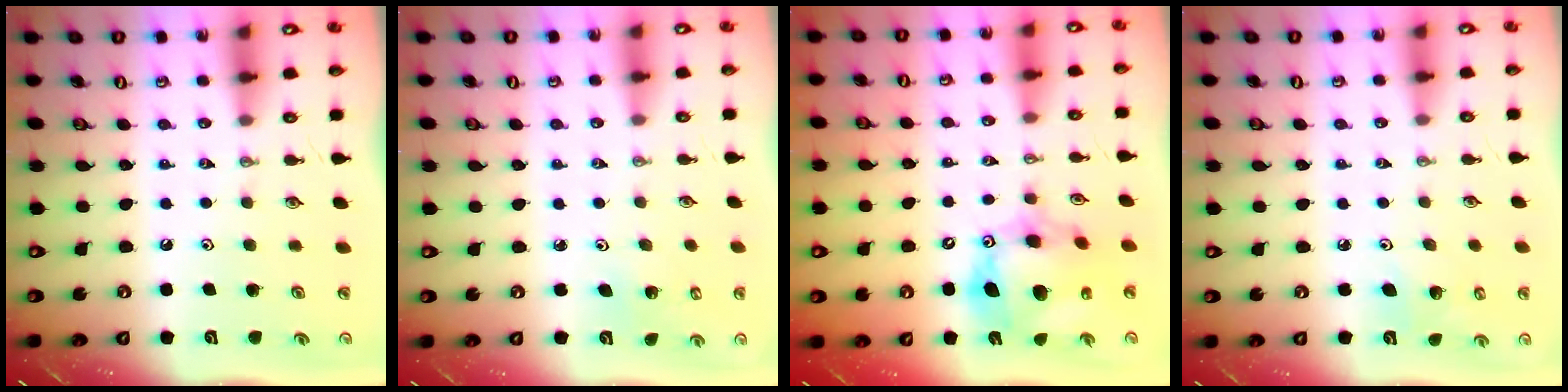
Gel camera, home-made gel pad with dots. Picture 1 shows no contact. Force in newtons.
{"total": 2.3, "press": 2.3, "slide": 0.3}
{"total": 15.0, "press": 14.9, "slide": 1.3}
{"total": 4.2, "press": 3.7, "slide": 1.9}